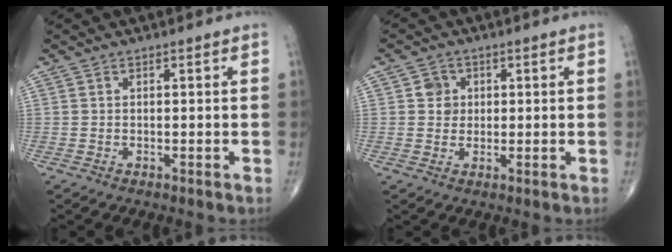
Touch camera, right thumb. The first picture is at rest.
{"total": 3.1, "force": [0.7, 2.9, 1.0], "torque": [0.003, 0.001, 0.008]}